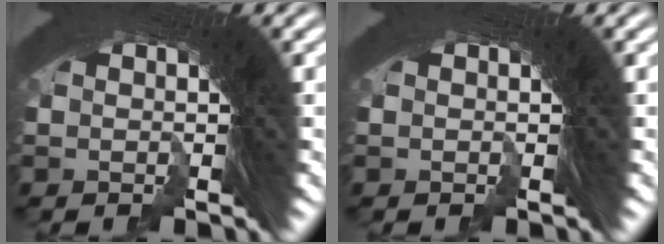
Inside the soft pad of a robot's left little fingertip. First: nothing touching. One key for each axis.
{"total": 0.0}